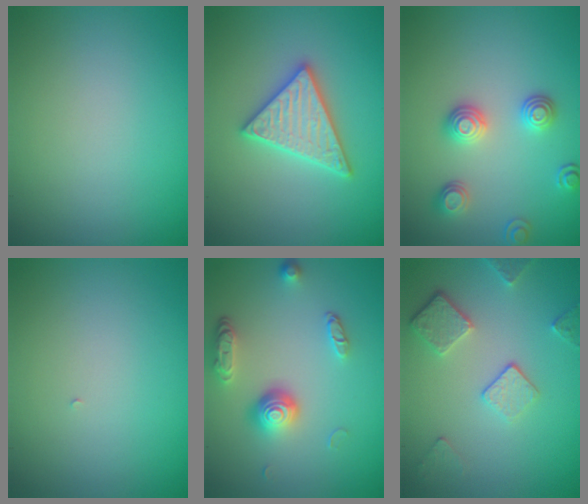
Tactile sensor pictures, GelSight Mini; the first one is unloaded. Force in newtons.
{"total": 4.4, "press": 4.4, "slide": 0.4}
{"total": 2.9, "press": 2.5, "slide": 1.5}
{"total": 0.0}
{"total": 3.8, "press": 2.8, "slide": 2.5}
{"total": 3.5, "press": 2.8, "slide": 2.2}